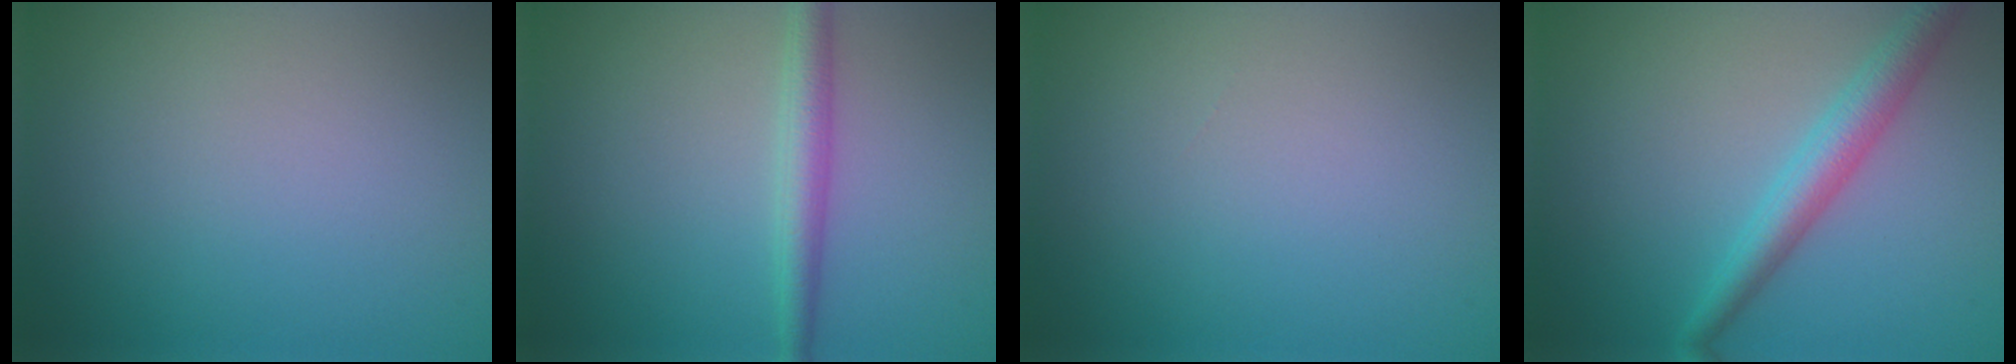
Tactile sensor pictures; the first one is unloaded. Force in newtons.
{"total": 2.7, "press": 2.7, "slide": 0.0}
{"total": 0.0}
{"total": 3.6, "press": 3.6, "slide": 0.1}